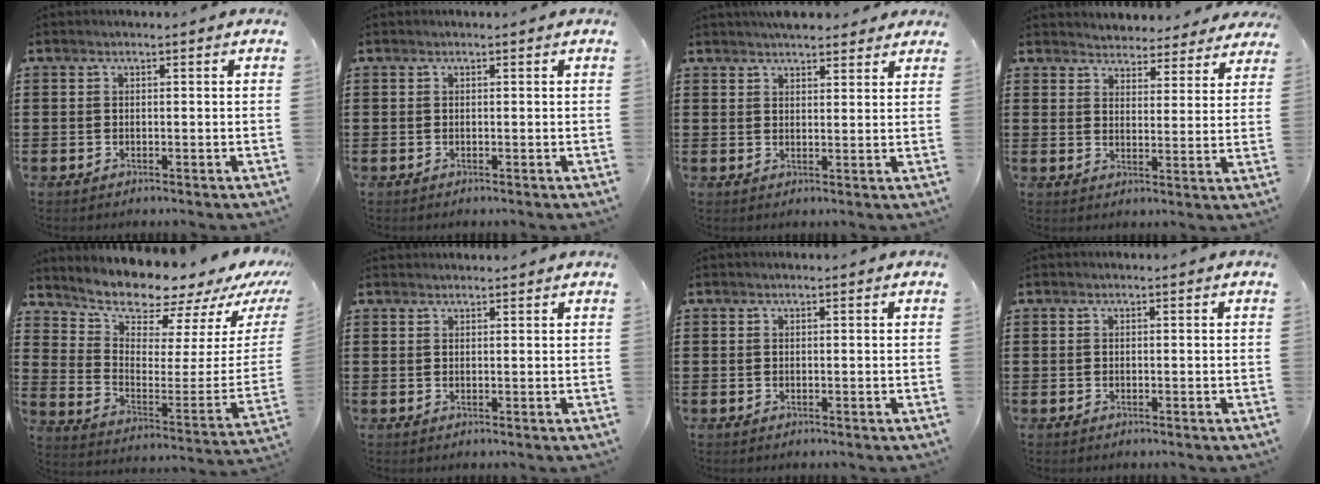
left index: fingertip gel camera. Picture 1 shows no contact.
{"total": 0.0}
{"total": 3.7, "force": [3.4, 0.9, 0.9], "torque": [-0.017, -0.007, 0.064]}
{"total": 3.6, "force": [3.6, 0.5, -0.3], "torque": [-0.013, -0.019, 0.063]}
{"total": 8.0, "force": [7.8, 1.1, 1.4], "torque": [-0.048, -0.092, 0.126]}
{"total": 1.1, "force": [1.1, 0.0, 0.0], "torque": [-0.003, -0.001, 0.022]}
{"total": 0.0}
{"total": 0.0}